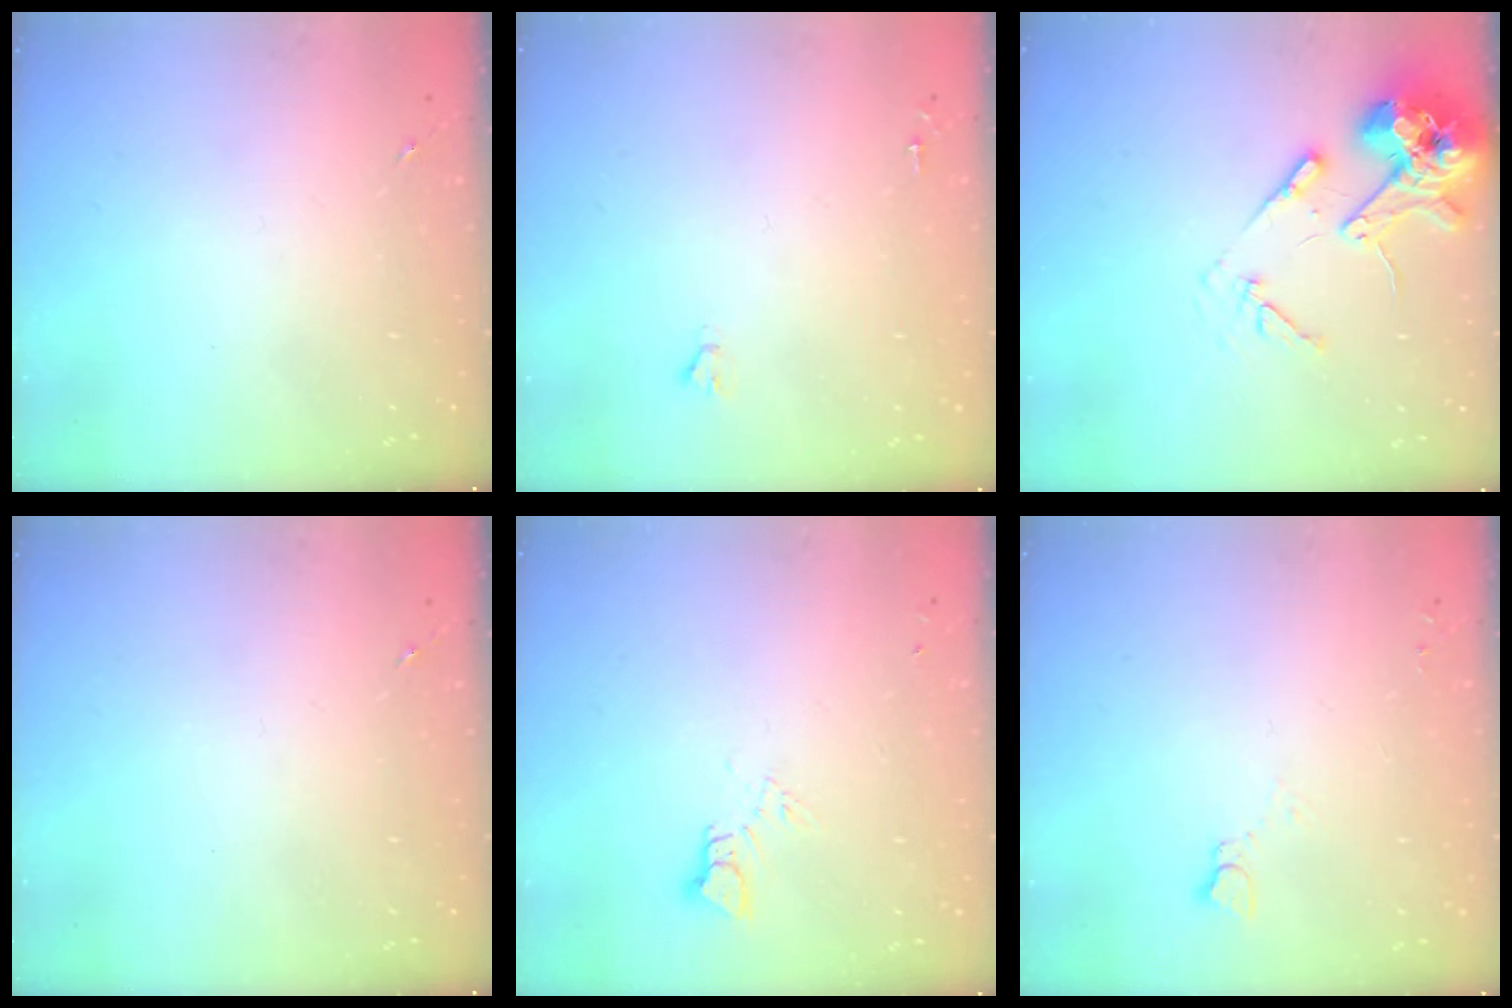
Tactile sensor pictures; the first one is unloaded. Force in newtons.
{"total": 1.6, "press": 1.6, "slide": 0.1}
{"total": 14.9, "press": 14.7, "slide": 2.3}
{"total": 0.0}
{"total": 3.4, "press": 3.4, "slide": 0.2}
{"total": 2.5, "press": 2.5, "slide": 0.2}